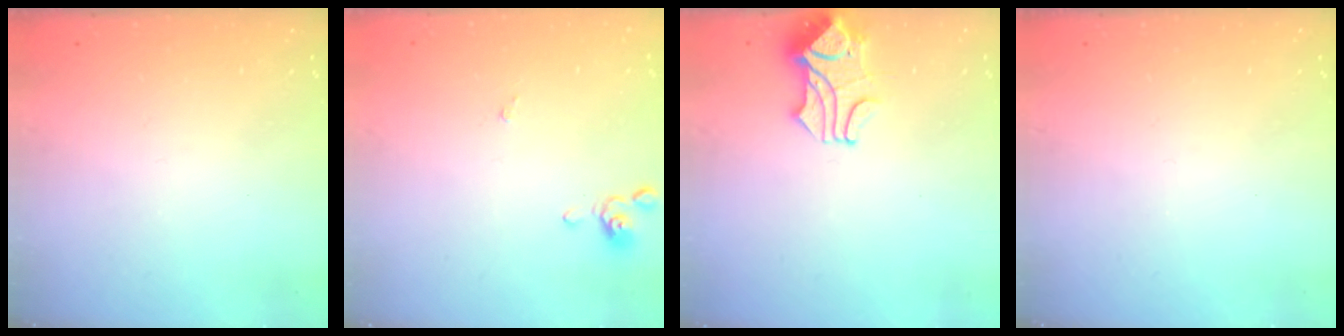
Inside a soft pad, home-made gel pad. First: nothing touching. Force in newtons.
{"total": 0.0}
{"total": 1.6, "press": 1.2, "slide": 1.0}
{"total": 0.0}